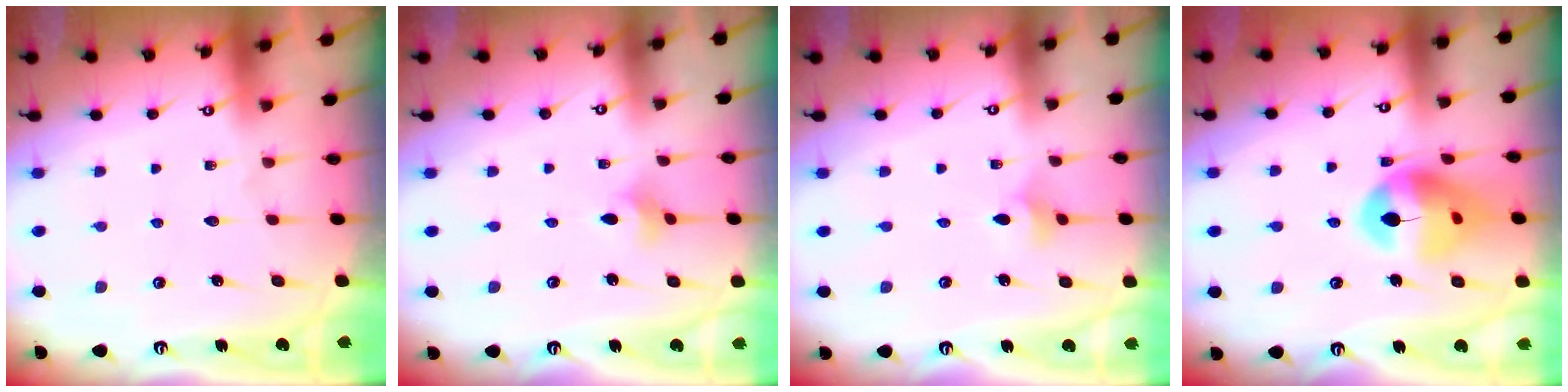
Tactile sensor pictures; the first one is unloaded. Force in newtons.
{"total": 1.9, "press": 1.9, "slide": 0.4}
{"total": 3.1, "press": 3.0, "slide": 0.6}
{"total": 14.4, "press": 14.4, "slide": 1.5}